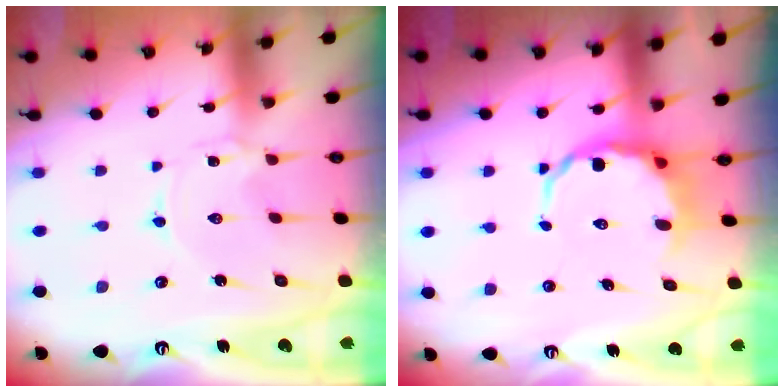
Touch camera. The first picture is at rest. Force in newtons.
{"total": 8.1, "press": 7.7, "slide": 2.5}